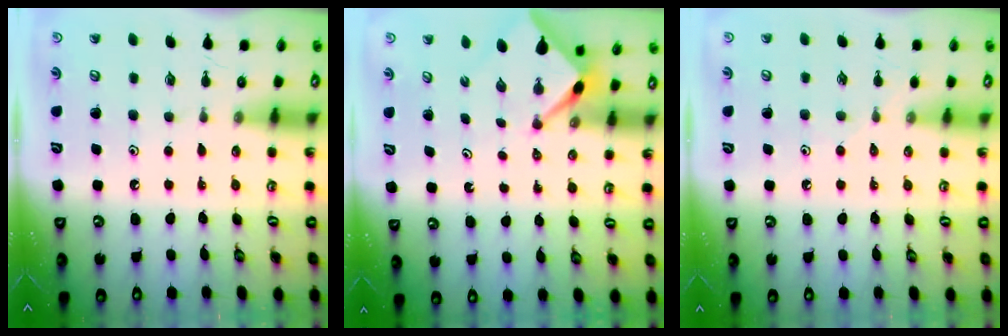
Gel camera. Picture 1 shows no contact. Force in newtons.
{"total": 2.4, "press": 2.4, "slide": 0.3}
{"total": 4.6, "press": 4.5, "slide": 0.7}